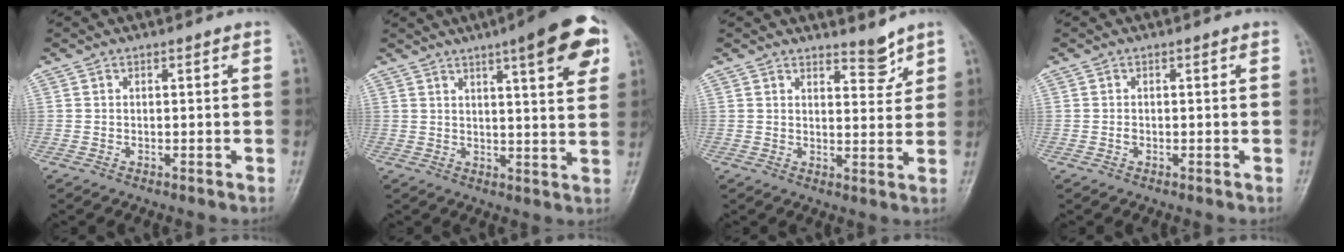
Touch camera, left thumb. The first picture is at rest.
{"total": 13.1, "force": [6.6, 2.7, 10.9], "torque": [-0.126, -0.018, 0.083]}
{"total": 3.7, "force": [3.2, 1.2, 1.3], "torque": [-0.004, -0.030, 0.051]}
{"total": 0.6, "force": [-0.1, 0.4, 0.4], "torque": [-0.003, 0.001, -0.002]}